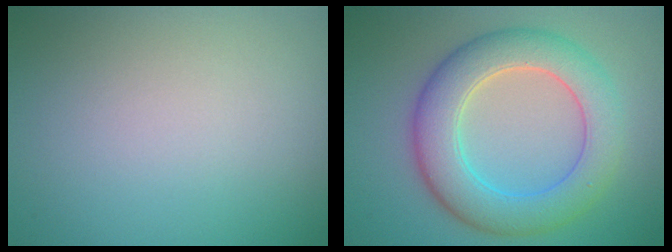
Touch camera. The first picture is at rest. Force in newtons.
{"total": 7.1, "press": 7.1, "slide": 0.3}